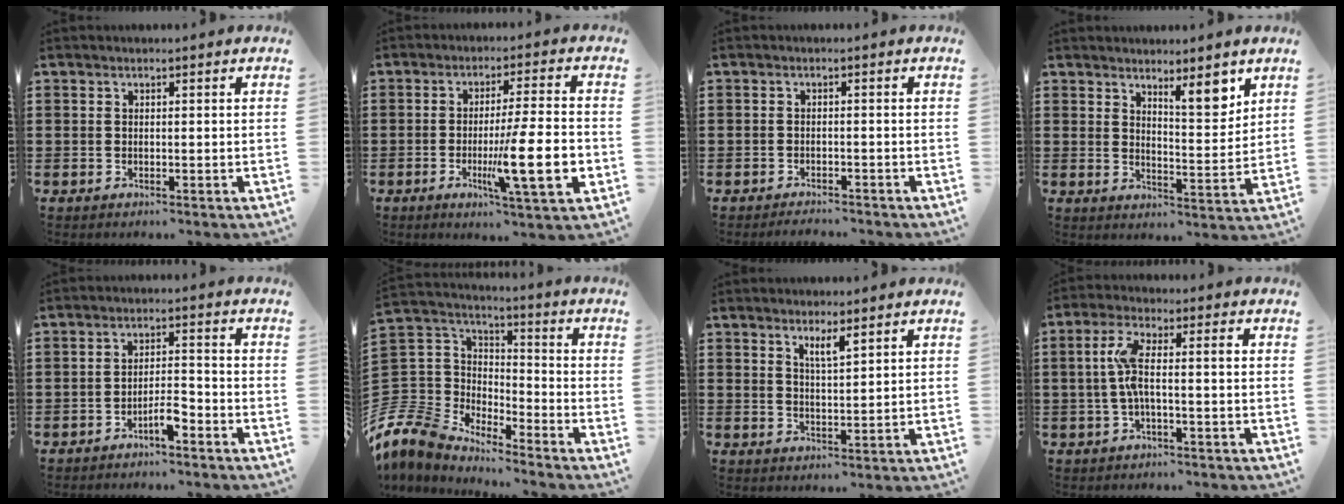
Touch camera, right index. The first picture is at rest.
{"total": 12.7, "force": [-3.0, 1.7, 12.2], "torque": [-0.194, -0.015, -0.053]}
{"total": 1.7, "force": [-1.7, 0.2, -0.1], "torque": [-0.002, 0.005, -0.039]}
{"total": 6.1, "force": [4.6, 1.7, 3.7], "torque": [-0.059, -0.016, 0.077]}
{"total": 3.9, "force": [-2.7, 0.9, 2.7], "torque": [-0.055, 0.006, -0.054]}
{"total": 7.6, "force": [-6.2, 4.3, 1.0], "torque": [-0.084, -0.016, -0.135]}
{"total": 2.8, "force": [2.0, 0.5, 2.0], "torque": [-0.034, -0.001, 0.032]}
{"total": 6.0, "force": [-0.3, 1.1, 5.8], "torque": [-0.122, 0.000, -0.014]}